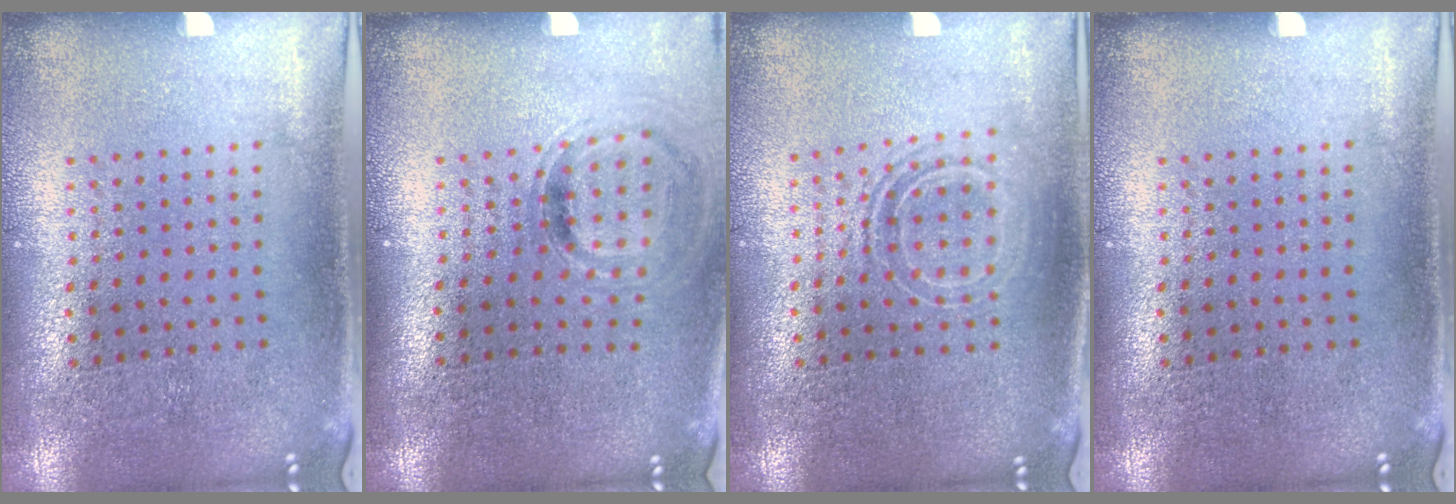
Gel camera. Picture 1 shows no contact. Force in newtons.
{"total": 0.9, "press": 0.8, "slide": 0.2}
{"total": 1.5, "press": 1.2, "slide": 0.9}
{"total": 0.0}